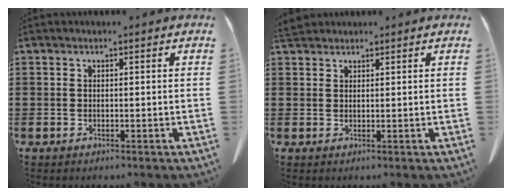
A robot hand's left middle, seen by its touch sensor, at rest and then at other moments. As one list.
[{"total": 2.0, "force": [1.8, 0.6, 0.7], "torque": [-0.020, 0.003, 0.036]}]